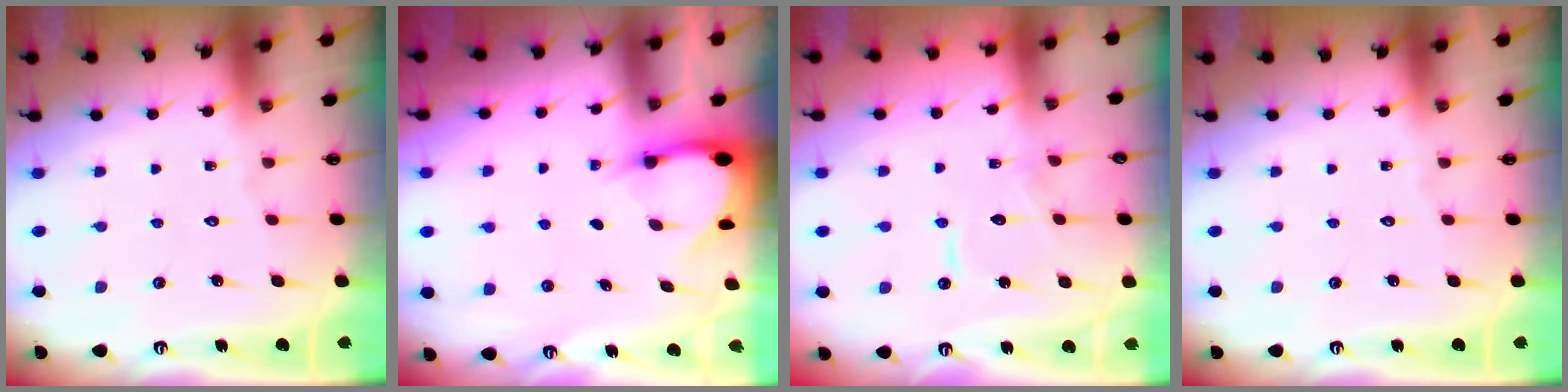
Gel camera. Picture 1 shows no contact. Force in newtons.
{"total": 3.5, "press": 3.5, "slide": 0.2}
{"total": 8.9, "press": 8.9, "slide": 0.5}
{"total": 0.0}